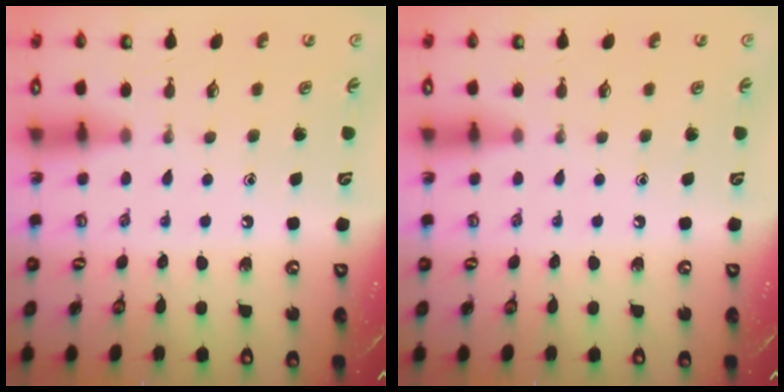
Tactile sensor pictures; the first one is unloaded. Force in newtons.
{"total": 0.0}